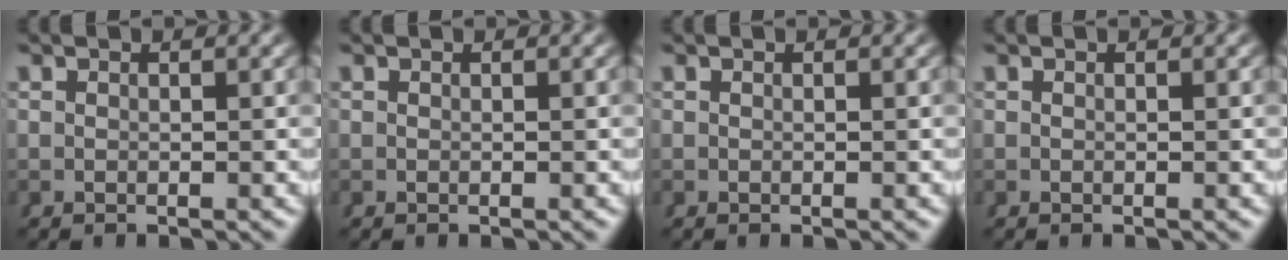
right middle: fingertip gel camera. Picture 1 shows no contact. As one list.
[{"total": 0.0}, {"total": 0.0}, {"total": 0.0}]